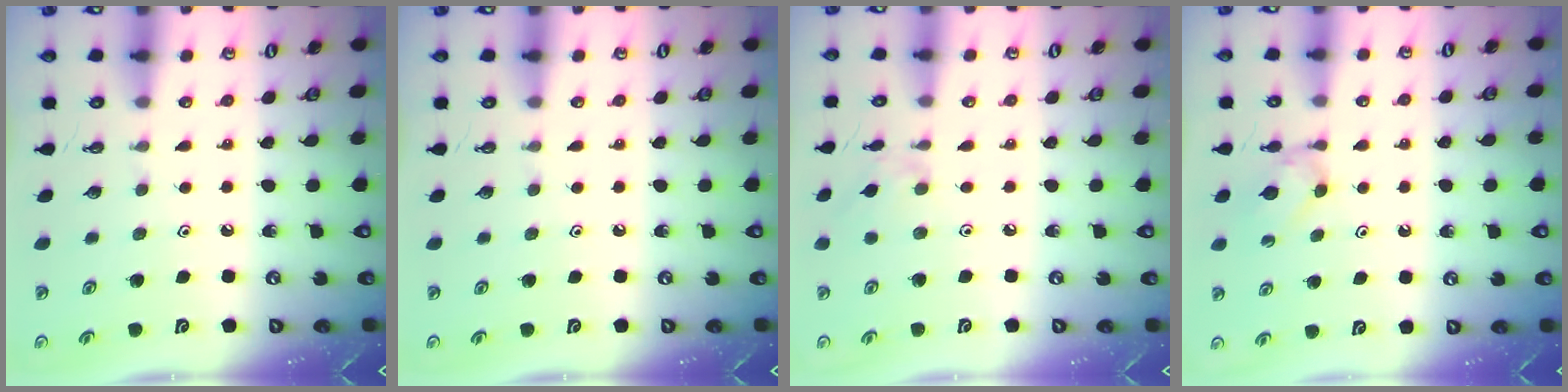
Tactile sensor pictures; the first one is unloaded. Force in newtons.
{"total": 0.0}
{"total": 1.6, "press": 1.6, "slide": 0.3}
{"total": 3.0, "press": 2.9, "slide": 0.5}